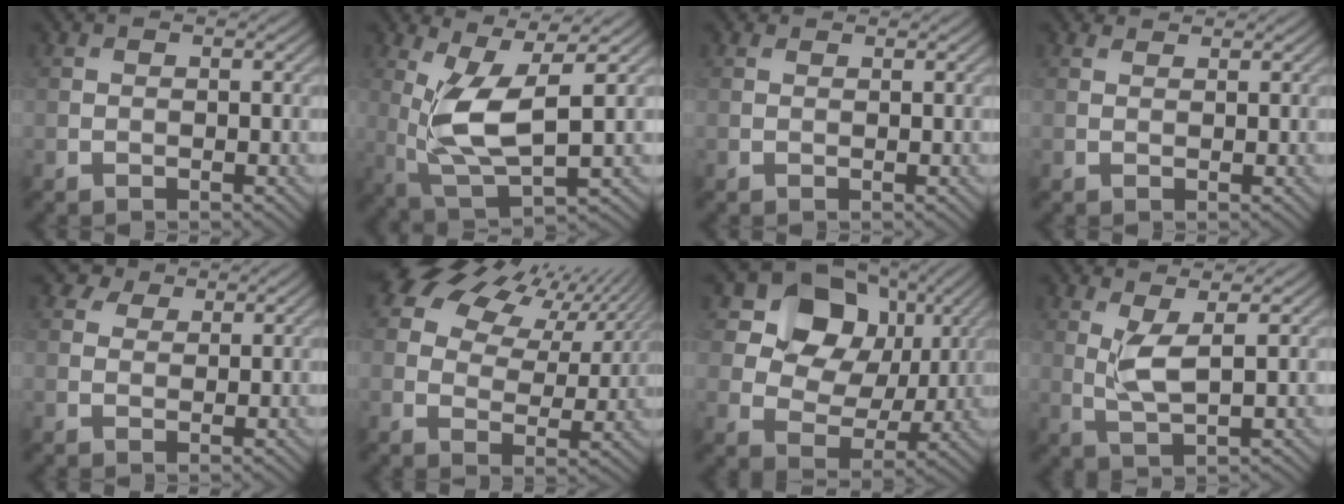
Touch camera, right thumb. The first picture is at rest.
{"total": 9.1, "force": [1.6, 3.2, 8.4], "torque": [-0.194, 0.001, 0.035]}
{"total": 0.7, "force": [0.7, 0.2, 0.1], "torque": [-0.006, 0.005, 0.013]}
{"total": 1.4, "force": [1.3, 0.3, 0.3], "torque": [-0.014, 0.006, 0.025]}
{"total": 3.3, "force": [2.4, 2.0, 1.1], "torque": [-0.035, 0.001, 0.047]}
{"total": 13.6, "force": [8.0, 7.2, 8.3], "torque": [-0.165, 0.036, 0.128]}
{"total": 13.2, "force": [5.4, 9.8, 6.9], "torque": [-0.151, 0.027, 0.092]}
{"total": 3.9, "force": [1.3, 0.8, 3.6], "torque": [-0.091, -0.001, 0.031]}